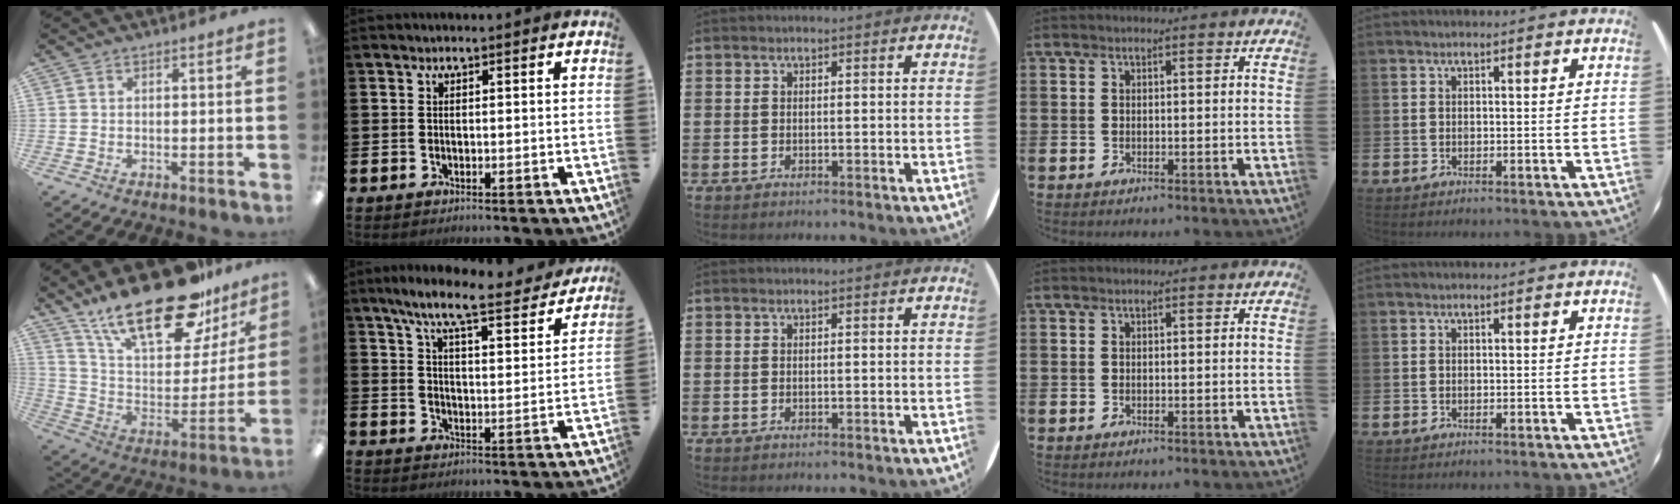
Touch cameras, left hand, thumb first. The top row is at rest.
{"thumb": {"total": 27.0, "force": [19.1, 10.5, 16.0], "torque": [-0.264, -0.113, 0.326]}, "index": {"total": 8.9, "force": [7.7, 0.9, 4.5], "torque": [-0.102, -0.045, 0.129]}}